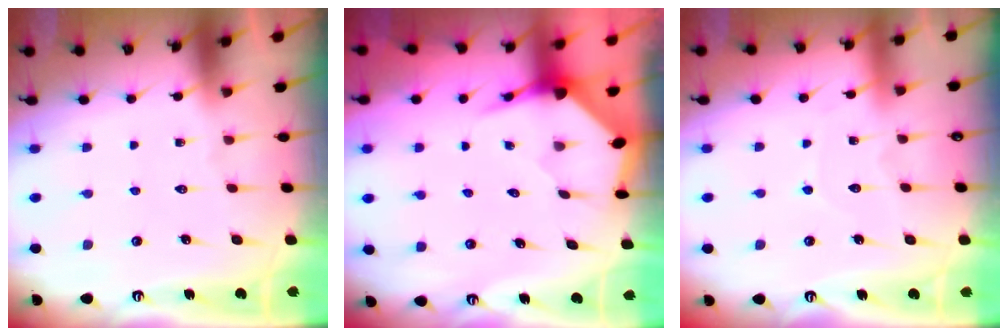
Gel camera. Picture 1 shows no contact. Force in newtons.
{"total": 3.6, "press": 3.6, "slide": 0.4}
{"total": 4.9, "press": 4.9, "slide": 0.5}